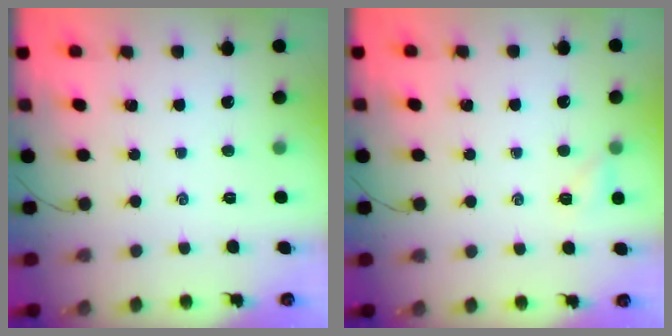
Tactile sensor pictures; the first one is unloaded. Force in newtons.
{"total": 3.2, "press": 3.0, "slide": 1.1}